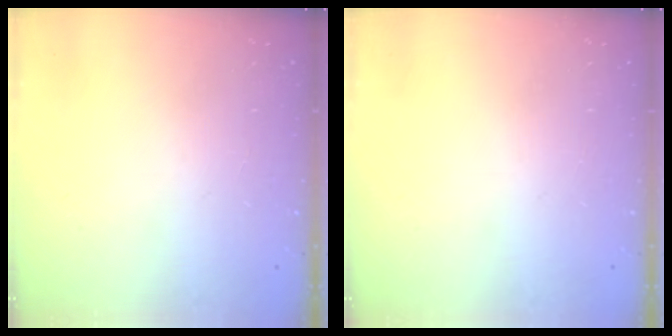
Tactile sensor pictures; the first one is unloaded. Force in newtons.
{"total": 0.0}